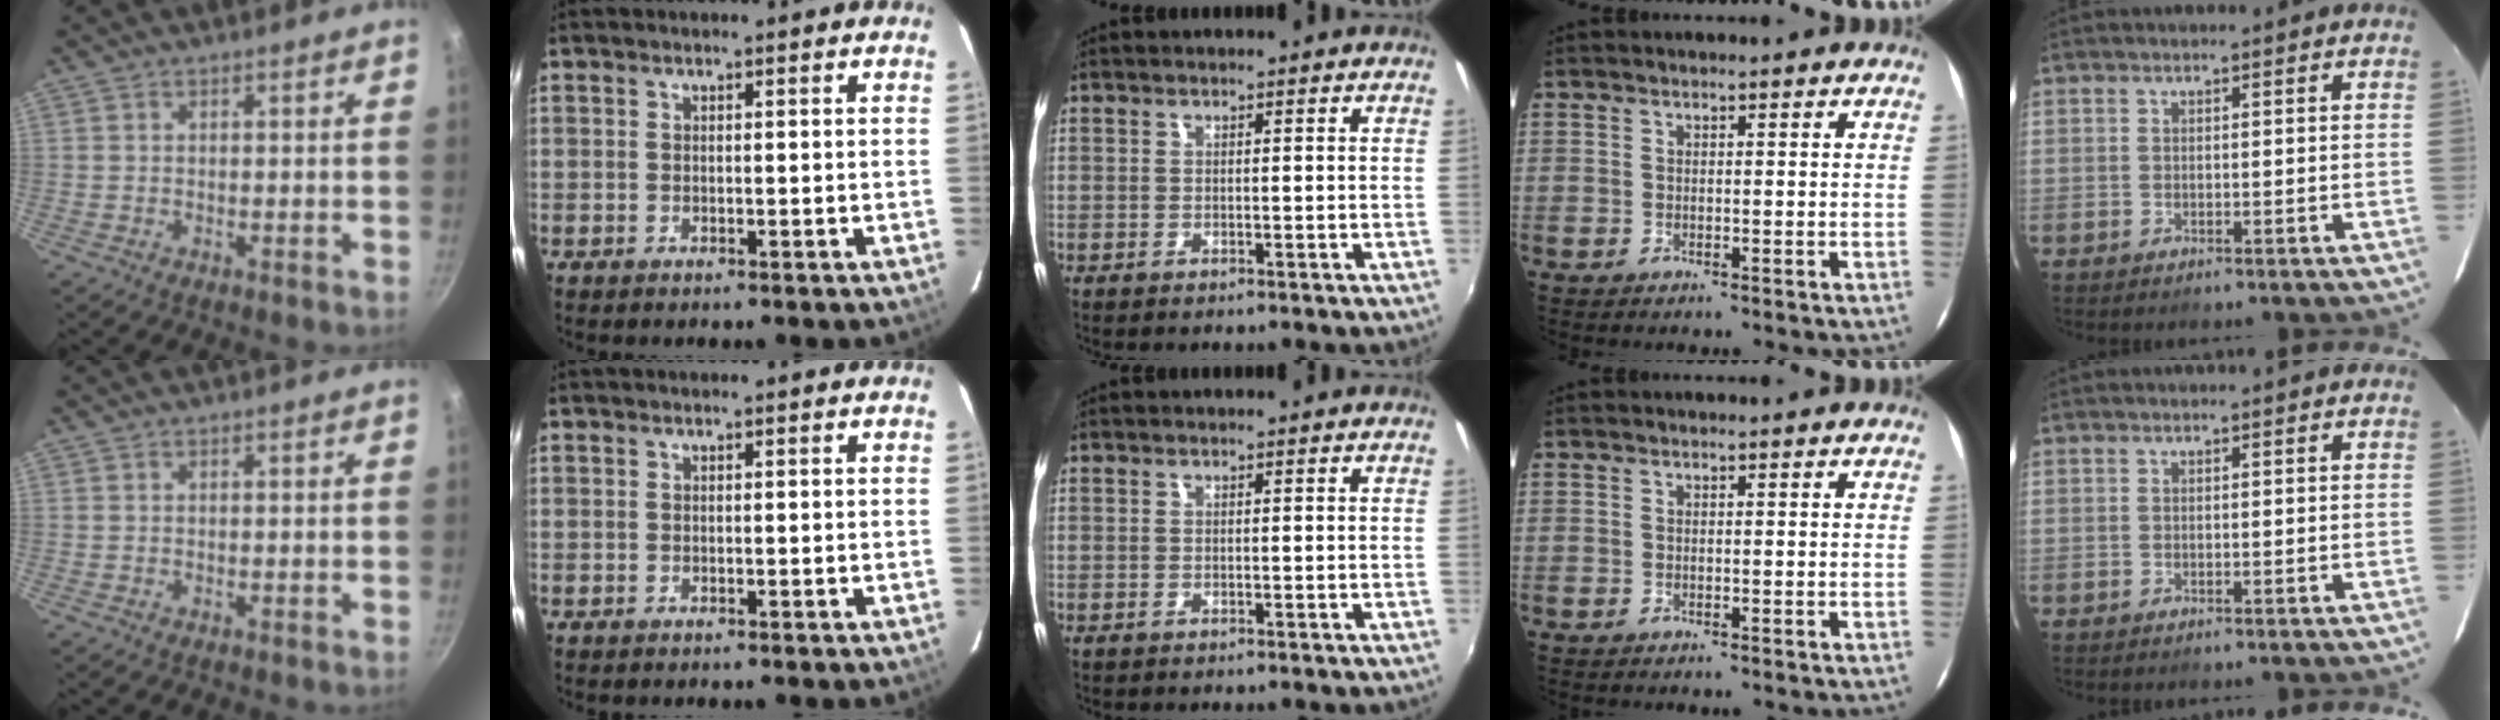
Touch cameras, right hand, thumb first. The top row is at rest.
{}